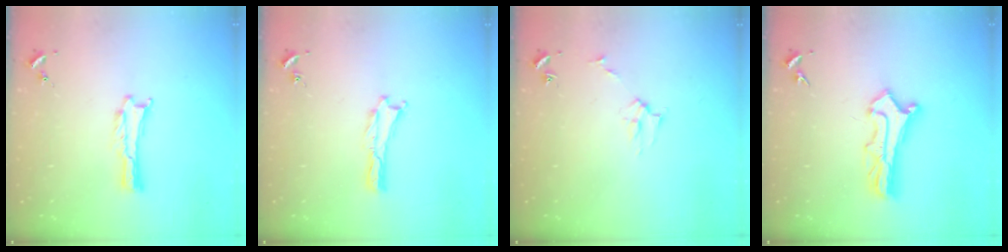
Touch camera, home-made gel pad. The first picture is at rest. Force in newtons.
{"total": 0.0}
{"total": 2.7, "press": 2.7, "slide": 0.3}
{"total": 4.3, "press": 4.3, "slide": 0.4}